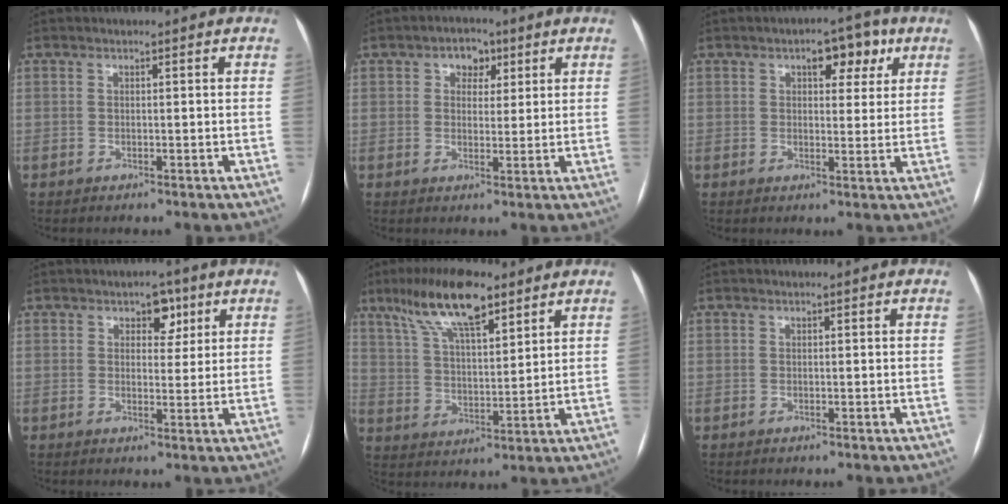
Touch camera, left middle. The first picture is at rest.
{"total": 4.0, "force": [1.9, 2.9, 2.1], "torque": [-0.028, 0.011, 0.028]}
{"total": 5.7, "force": [2.8, 2.9, 3.9], "torque": [-0.046, 0.017, 0.036]}
{"total": 3.7, "force": [2.0, 2.3, 2.1], "torque": [-0.022, 0.006, 0.027]}
{"total": 12.8, "force": [8.5, 3.4, 8.9], "torque": [-0.169, 0.019, 0.157]}
{"total": 0.0}